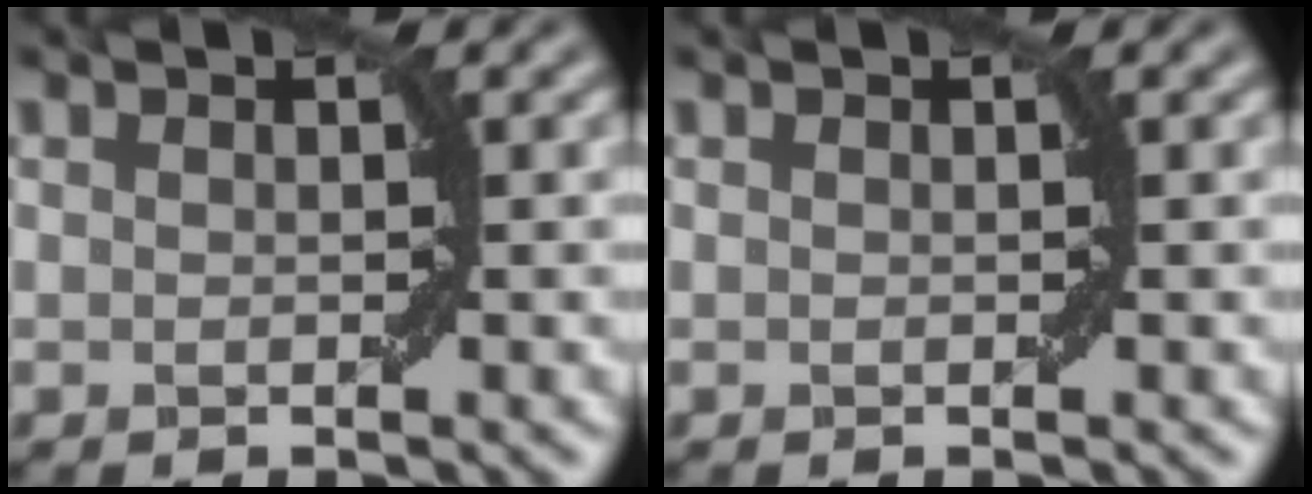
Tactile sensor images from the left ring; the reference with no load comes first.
{"total": 0.0}